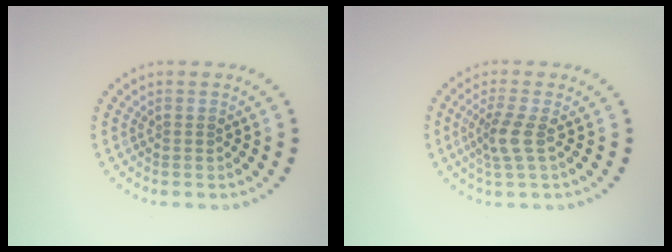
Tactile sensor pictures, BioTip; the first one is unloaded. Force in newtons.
{"total": 2.5, "press": 1.9, "slide": 1.6}